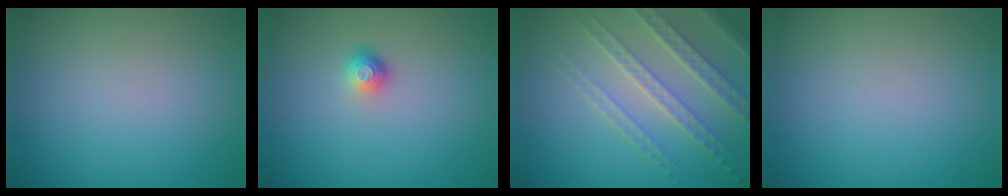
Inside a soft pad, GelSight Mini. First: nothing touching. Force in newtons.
{"total": 1.1, "press": 1.0, "slide": 0.5}
{"total": 3.9, "press": 3.7, "slide": 1.1}
{"total": 0.0}